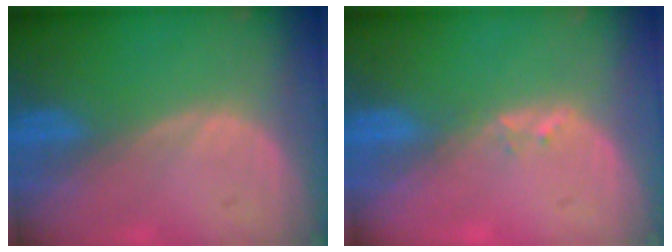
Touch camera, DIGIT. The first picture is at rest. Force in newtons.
{"total": 1.4, "press": 1.3, "slide": 0.7}